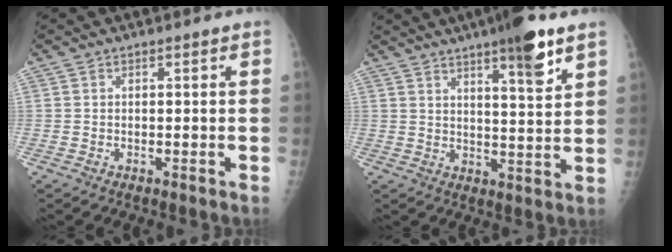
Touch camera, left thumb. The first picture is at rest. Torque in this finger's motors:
{"motor_torque": [1.36, 0.66, 0.72, -0.75, 0.19]}